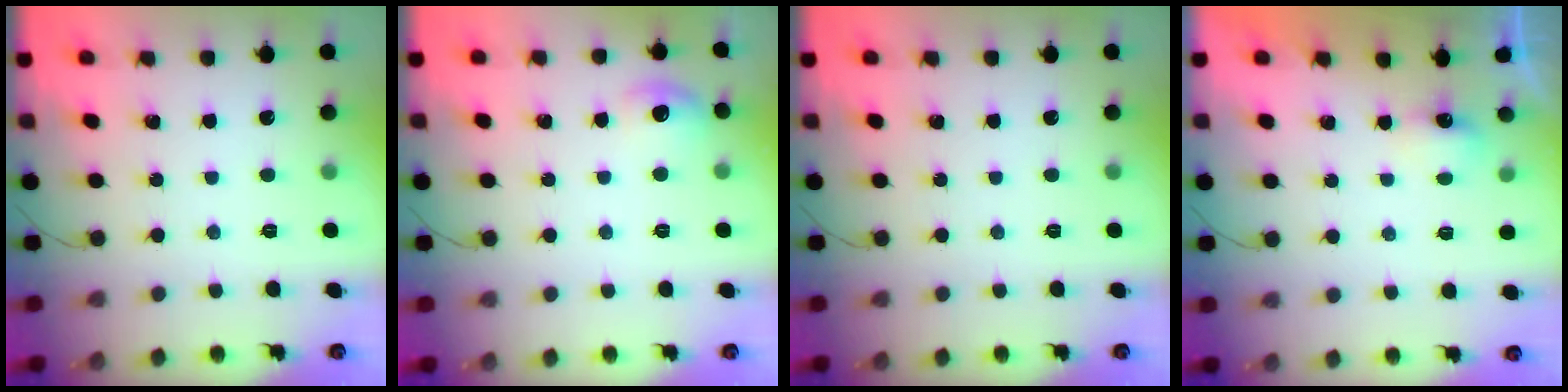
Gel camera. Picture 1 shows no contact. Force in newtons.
{"total": 6.8, "press": 6.6, "slide": 1.8}
{"total": 0.0}
{"total": 2.5, "press": 2.5, "slide": 0.6}